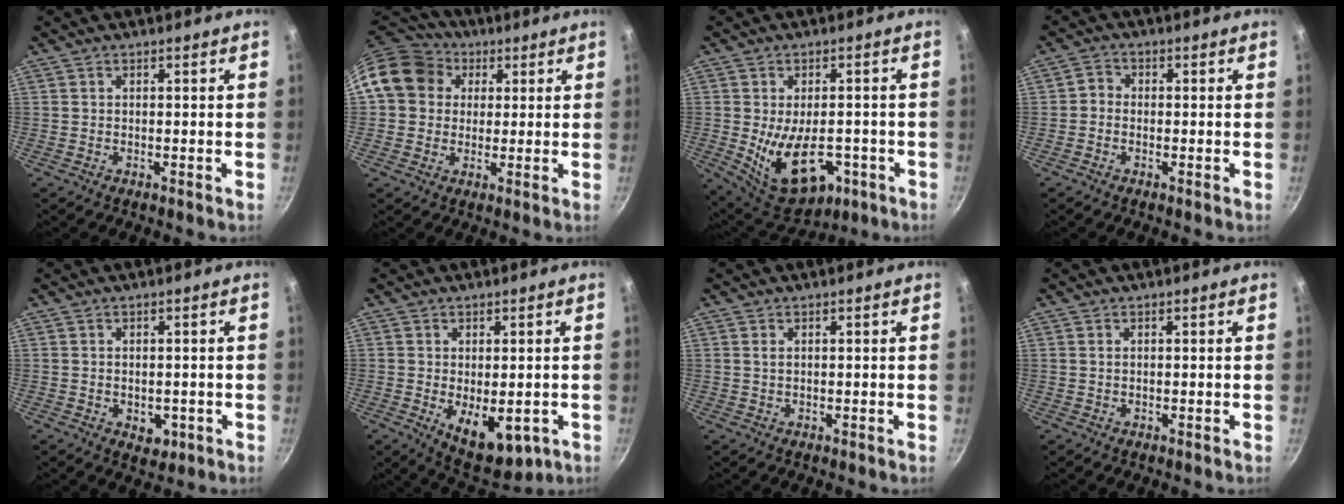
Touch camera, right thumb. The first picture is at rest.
{"total": 13.3, "force": [3.6, 11.4, 5.8], "torque": [-0.083, 0.023, 0.051]}
{"total": 14.5, "force": [-3.8, 8.2, 11.3], "torque": [-0.143, -0.006, -0.038]}
{"total": 2.0, "force": [-0.8, 1.7, 0.8], "torque": [-0.011, 0.012, -0.023]}
{"total": 3.3, "force": [-0.8, 2.4, 2.2], "torque": [-0.022, -0.001, -0.005]}
{"total": 10.2, "force": [-2.2, 5.5, 8.3], "torque": [-0.098, -0.015, -0.013]}
{"total": 1.0, "force": [0.3, 0.5, 0.7], "torque": [-0.014, 0.001, 0.006]}
{"total": 0.6, "force": [0.2, 0.4, 0.4], "torque": [-0.008, 0.001, 0.003]}